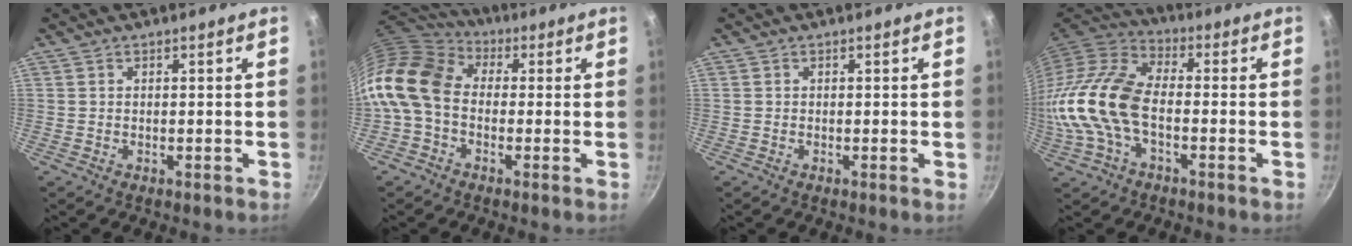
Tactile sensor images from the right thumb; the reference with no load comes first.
{"total": 15.3, "force": [0.0, 11.3, 10.3], "torque": [-0.202, 0.031, -0.021]}
{"total": 0.0}
{"total": 15.7, "force": [-2.6, 8.8, 12.7], "torque": [-0.248, 0.031, -0.063]}